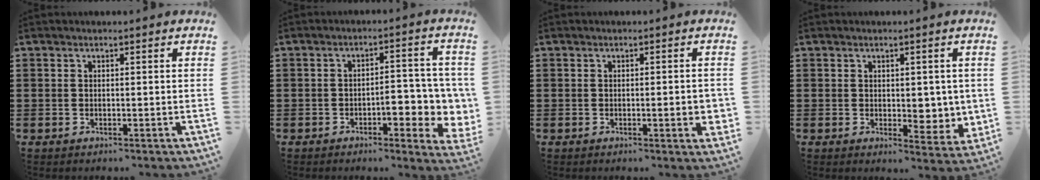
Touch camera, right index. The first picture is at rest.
{"total": 6.9, "force": [-1.8, 2.8, 6.0], "torque": [-0.071, -0.006, -0.037]}
{"total": 3.2, "force": [-0.5, 0.6, 3.1], "torque": [-0.041, -0.005, -0.010]}
{"total": 4.2, "force": [0.8, 3.0, 2.8], "torque": [-0.036, 0.002, 0.011]}